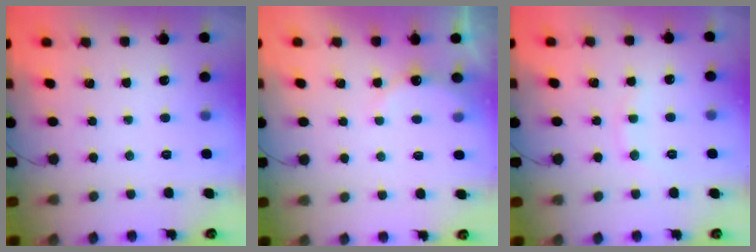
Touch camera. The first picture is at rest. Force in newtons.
{"total": 7.3, "press": 7.2, "slide": 1.4}
{"total": 6.6, "press": 6.3, "slide": 1.7}